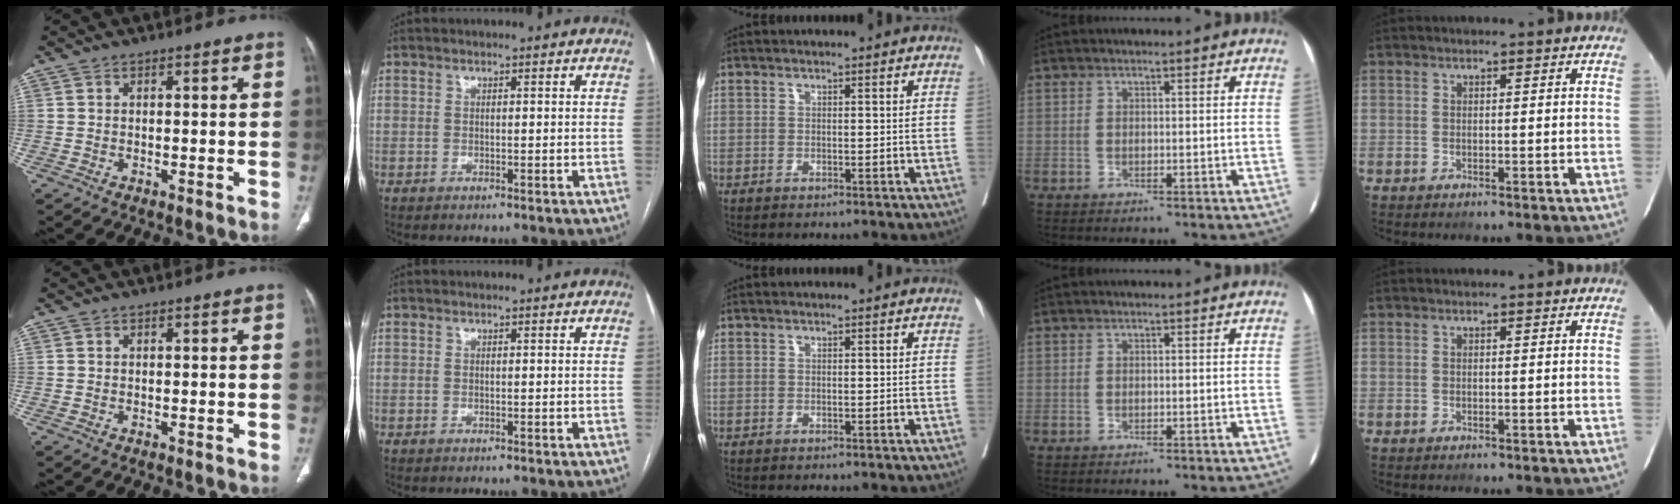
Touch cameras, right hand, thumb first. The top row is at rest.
{}